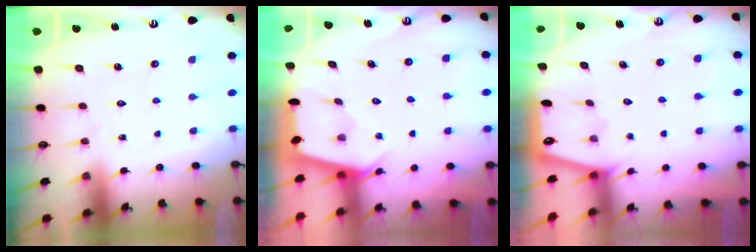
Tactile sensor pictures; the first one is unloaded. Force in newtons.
{"total": 2.4, "press": 2.4, "slide": 0.3}
{"total": 0.7, "press": 0.6, "slide": 0.2}